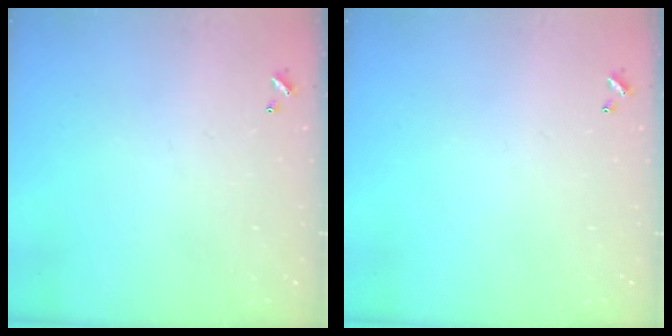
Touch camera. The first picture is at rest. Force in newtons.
{"total": 0.0}